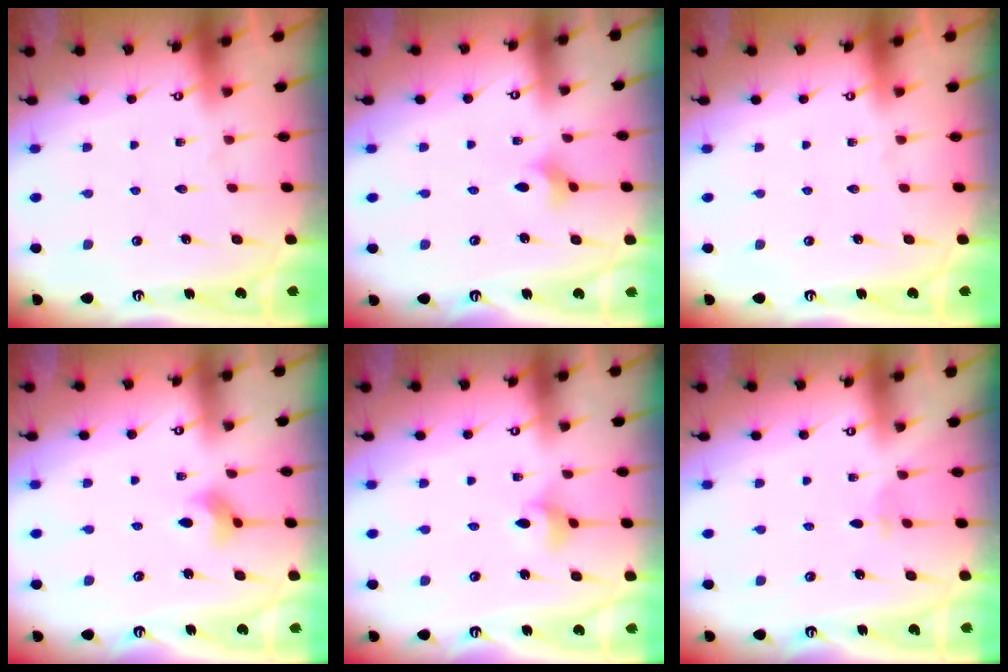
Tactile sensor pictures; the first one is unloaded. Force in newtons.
{"total": 2.6, "press": 2.5, "slide": 0.7}
{"total": 0.0}
{"total": 3.3, "press": 3.2, "slide": 0.5}
{"total": 3.0, "press": 2.9, "slide": 0.6}
{"total": 1.4, "press": 1.4, "slide": 0.3}